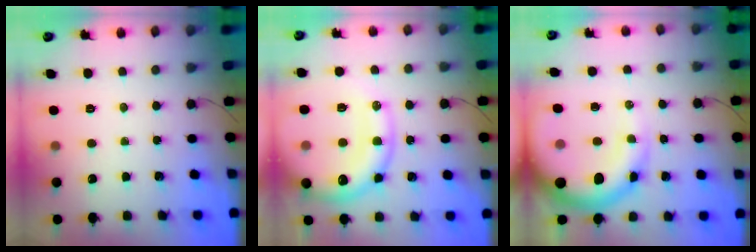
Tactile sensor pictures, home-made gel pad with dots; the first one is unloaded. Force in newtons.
{"total": 22.1, "press": 21.7, "slide": 4.4}
{"total": 12.6, "press": 12.1, "slide": 3.4}